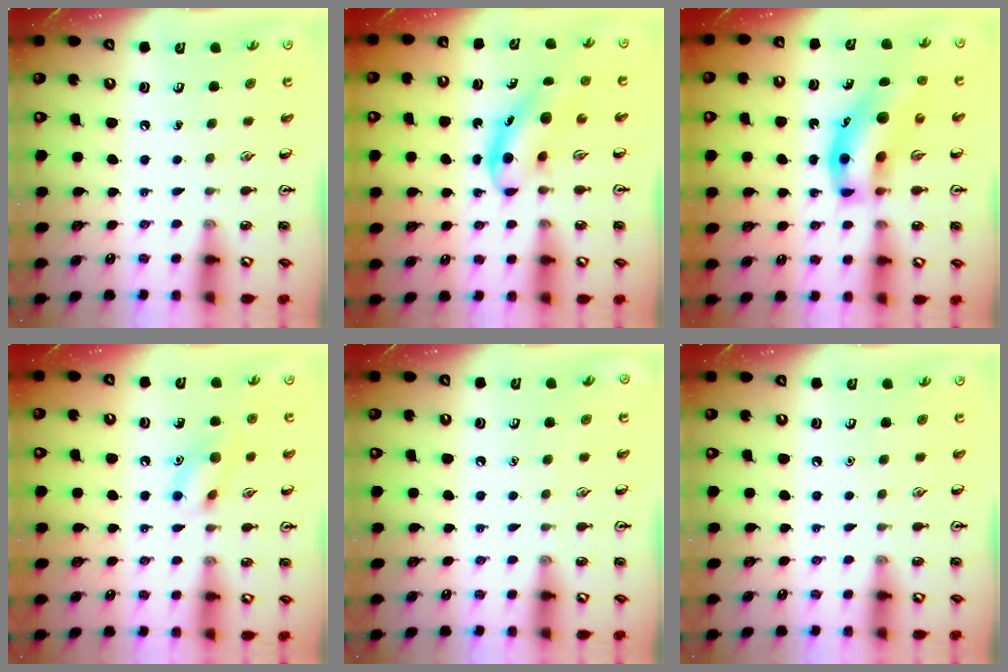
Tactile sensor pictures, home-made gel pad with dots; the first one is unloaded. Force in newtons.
{"total": 5.4, "press": 5.4, "slide": 0.6}
{"total": 12.6, "press": 12.2, "slide": 3.4}
{"total": 9.4, "press": 9.4, "slide": 0.9}
{"total": 0.0}
{"total": 0.0}